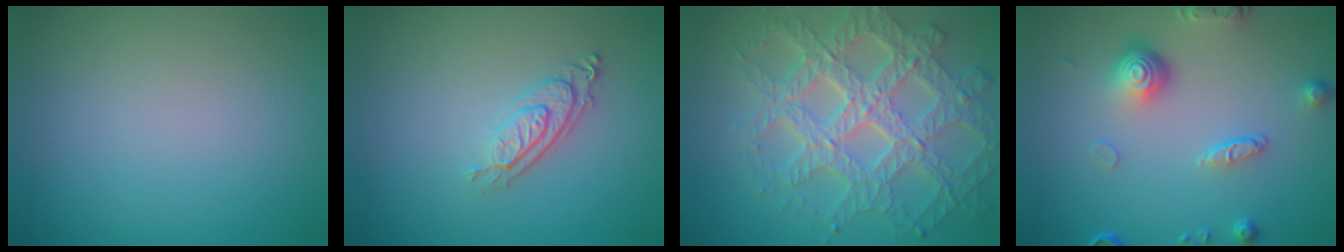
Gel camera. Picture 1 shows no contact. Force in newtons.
{"total": 2.9, "press": 2.0, "slide": 2.0}
{"total": 7.2, "press": 6.1, "slide": 3.8}
{"total": 4.5, "press": 3.1, "slide": 3.2}